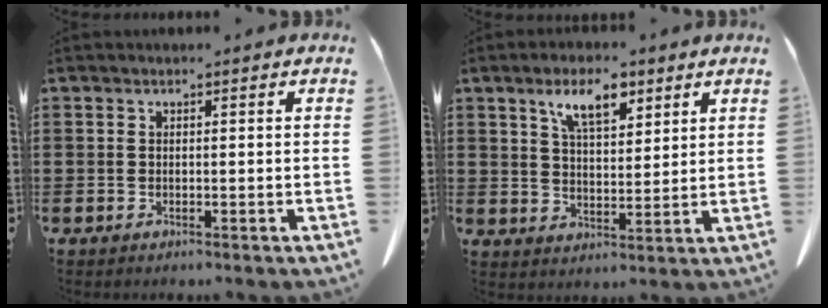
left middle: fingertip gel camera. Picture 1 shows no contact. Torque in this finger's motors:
{"motor_torque": [1.21, 0.93, 0.17, 0.09]}